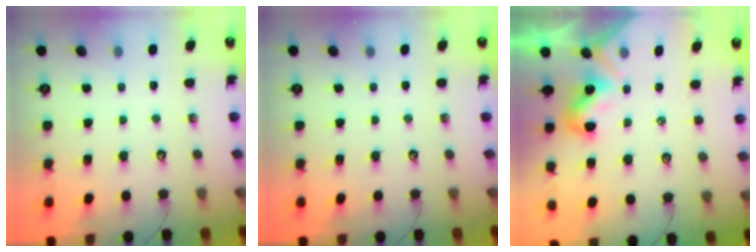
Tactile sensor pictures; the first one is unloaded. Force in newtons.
{"total": 0.0}
{"total": 2.0, "press": 1.9, "slide": 0.4}